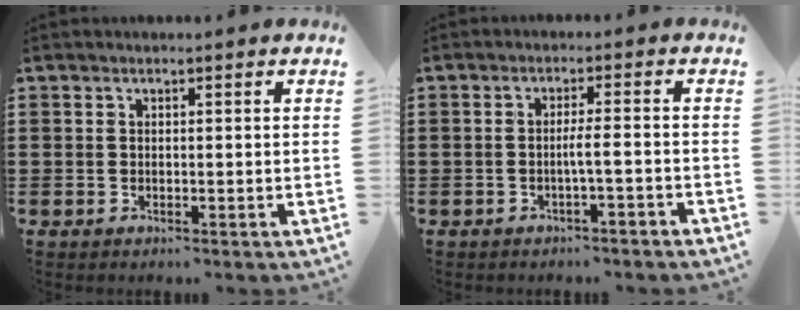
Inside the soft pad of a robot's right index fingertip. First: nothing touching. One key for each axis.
{"total": 2.7, "fx": -1.1, "fy": -0.2, "fz": 2.5, "tx": -0.046, "ty": -0.004, "tz": -0.022}